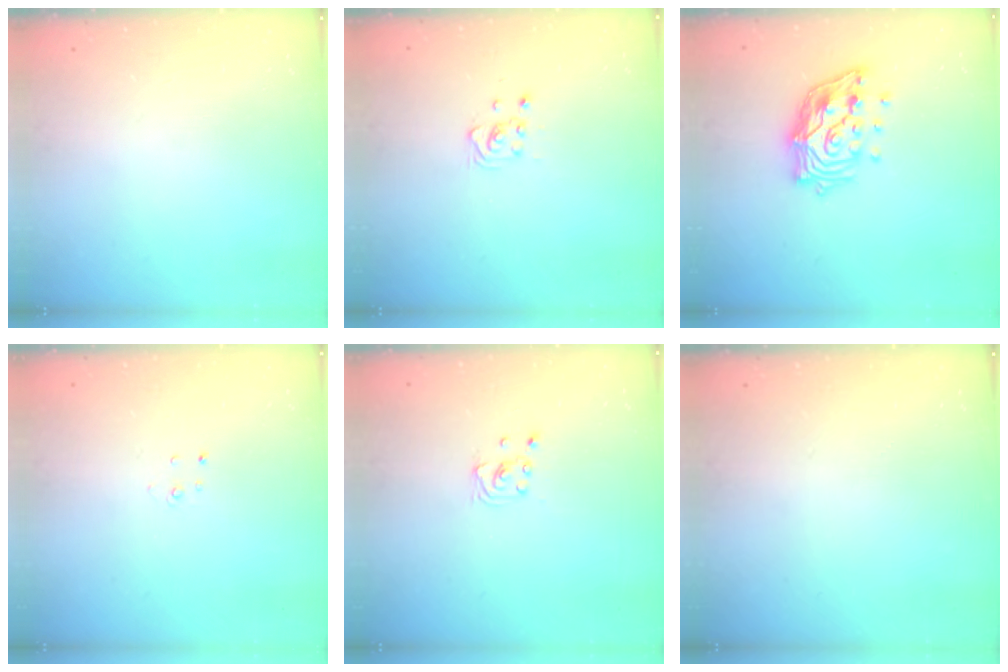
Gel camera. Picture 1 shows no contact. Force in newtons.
{"total": 3.7, "press": 3.6, "slide": 0.5}
{"total": 14.9, "press": 14.8, "slide": 1.7}
{"total": 2.7, "press": 2.7, "slide": 0.3}
{"total": 2.1, "press": 2.1, "slide": 0.2}
{"total": 0.0}